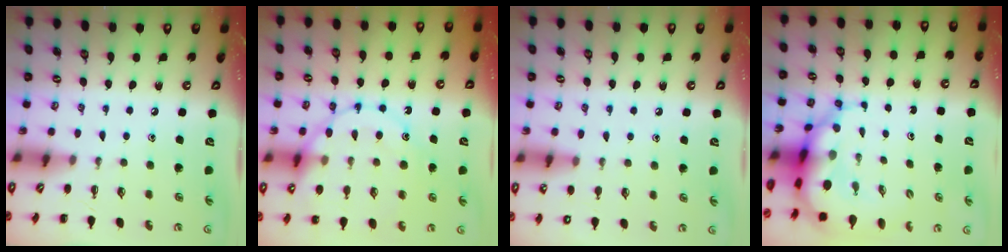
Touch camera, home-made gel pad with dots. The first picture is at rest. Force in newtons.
{"total": 17.3, "press": 17.2, "slide": 1.9}
{"total": 8.8, "press": 8.5, "slide": 2.1}
{"total": 8.4, "press": 8.0, "slide": 2.6}